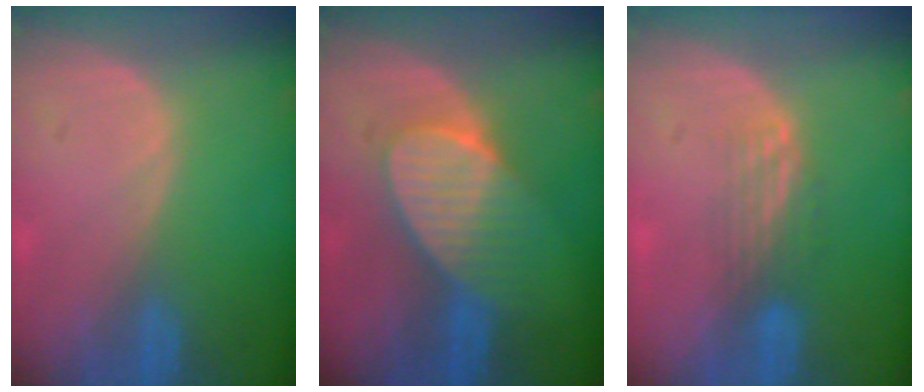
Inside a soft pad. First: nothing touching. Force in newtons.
{"total": 7.0, "press": 7.0, "slide": 0.4}
{"total": 3.4, "press": 2.9, "slide": 1.8}